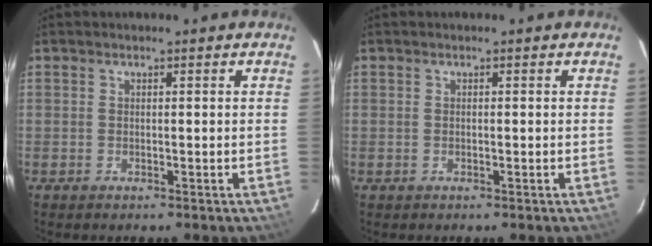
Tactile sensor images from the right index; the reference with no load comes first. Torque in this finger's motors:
{"motor_torque": [-0.06, 0.06, 0.00, 0.00]}